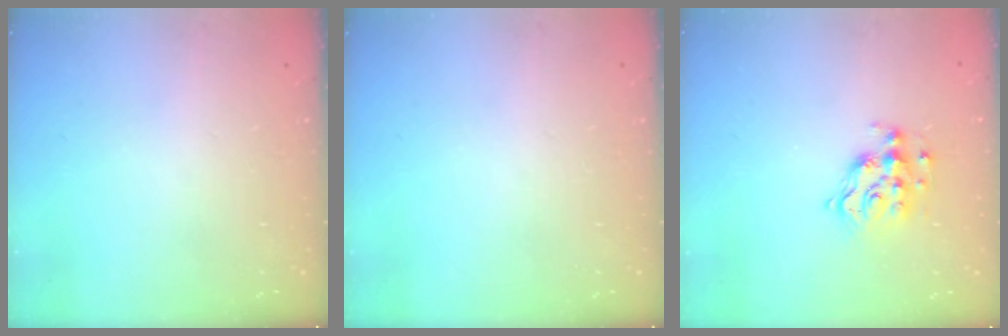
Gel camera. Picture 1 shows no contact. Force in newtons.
{"total": 0.0}
{"total": 10.4, "press": 10.4, "slide": 0.5}